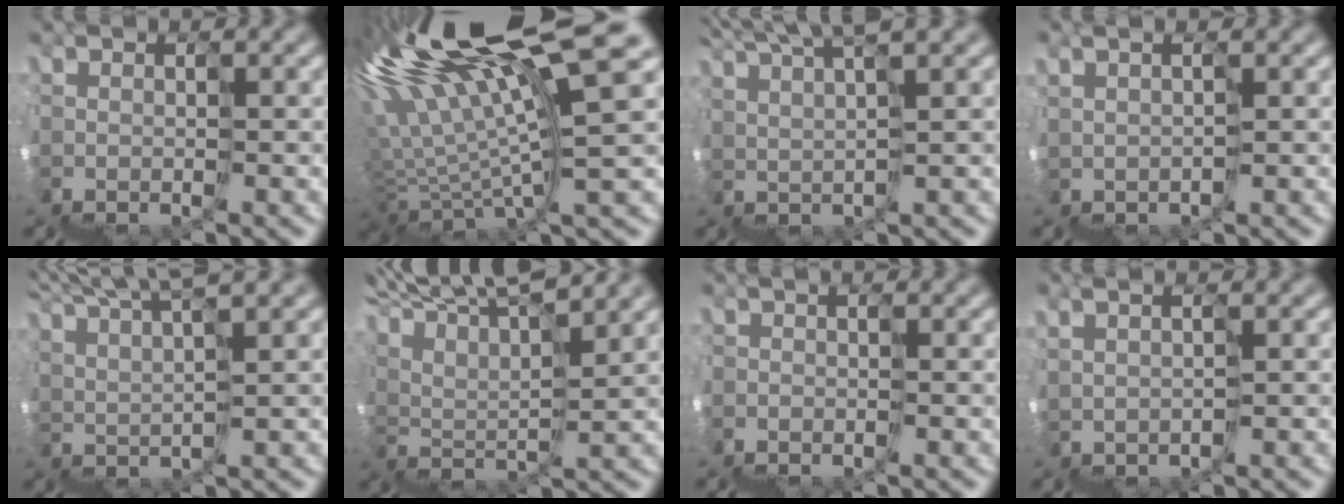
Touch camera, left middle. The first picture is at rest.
{"total": 11.8, "force": [5.8, 1.7, 10.2], "torque": [-0.205, 0.024, 0.120]}
{"total": 5.5, "force": [5.2, -0.1, 1.7], "torque": [-0.041, 0.028, 0.090]}
{"total": 1.1, "force": [1.1, -0.1, 0.1], "torque": [-0.018, 0.007, 0.019]}
{"total": 6.7, "force": [6.2, 0.2, 2.4], "torque": [-0.050, 0.027, 0.102]}
{"total": 8.5, "force": [8.1, 0.4, 2.5], "torque": [-0.056, 0.036, 0.128]}
{"total": 2.3, "force": [-1.6, 1.0, 1.4], "torque": [-0.022, -0.019, -0.030]}
{"total": 0.9, "force": [0.9, -0.2, -0.1], "torque": [-0.014, 0.006, 0.013]}